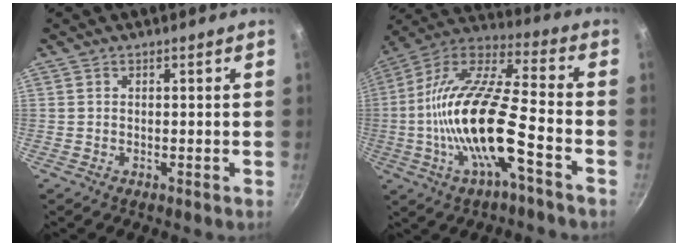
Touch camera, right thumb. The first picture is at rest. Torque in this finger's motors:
{"motor_torque": [0.19, 1.64, 2.41, -0.33, 0.72]}